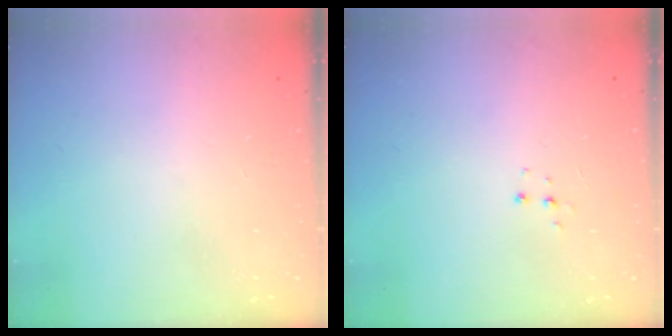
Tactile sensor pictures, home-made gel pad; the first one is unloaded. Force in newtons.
{"total": 5.2, "press": 5.2, "slide": 0.3}